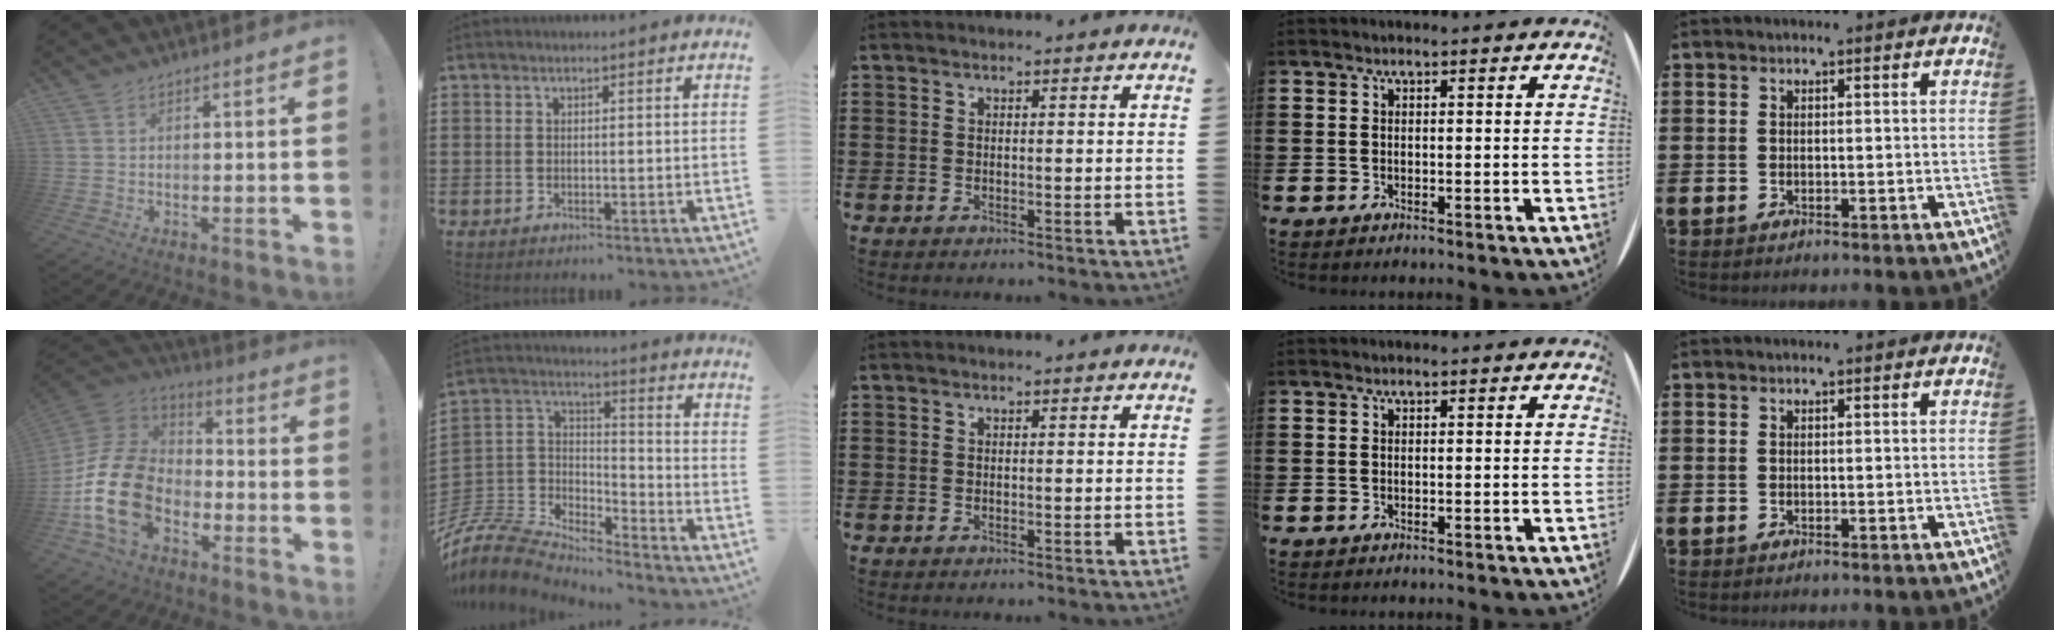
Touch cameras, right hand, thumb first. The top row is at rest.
{"thumb": {"total": 20.2, "force": [-6.5, 13.6, 13.5], "torque": [-0.270, 0.040, -0.101]}, "index": {"total": 8.3, "force": [-7.7, 2.4, 1.9], "torque": [-0.076, -0.007, -0.164]}}